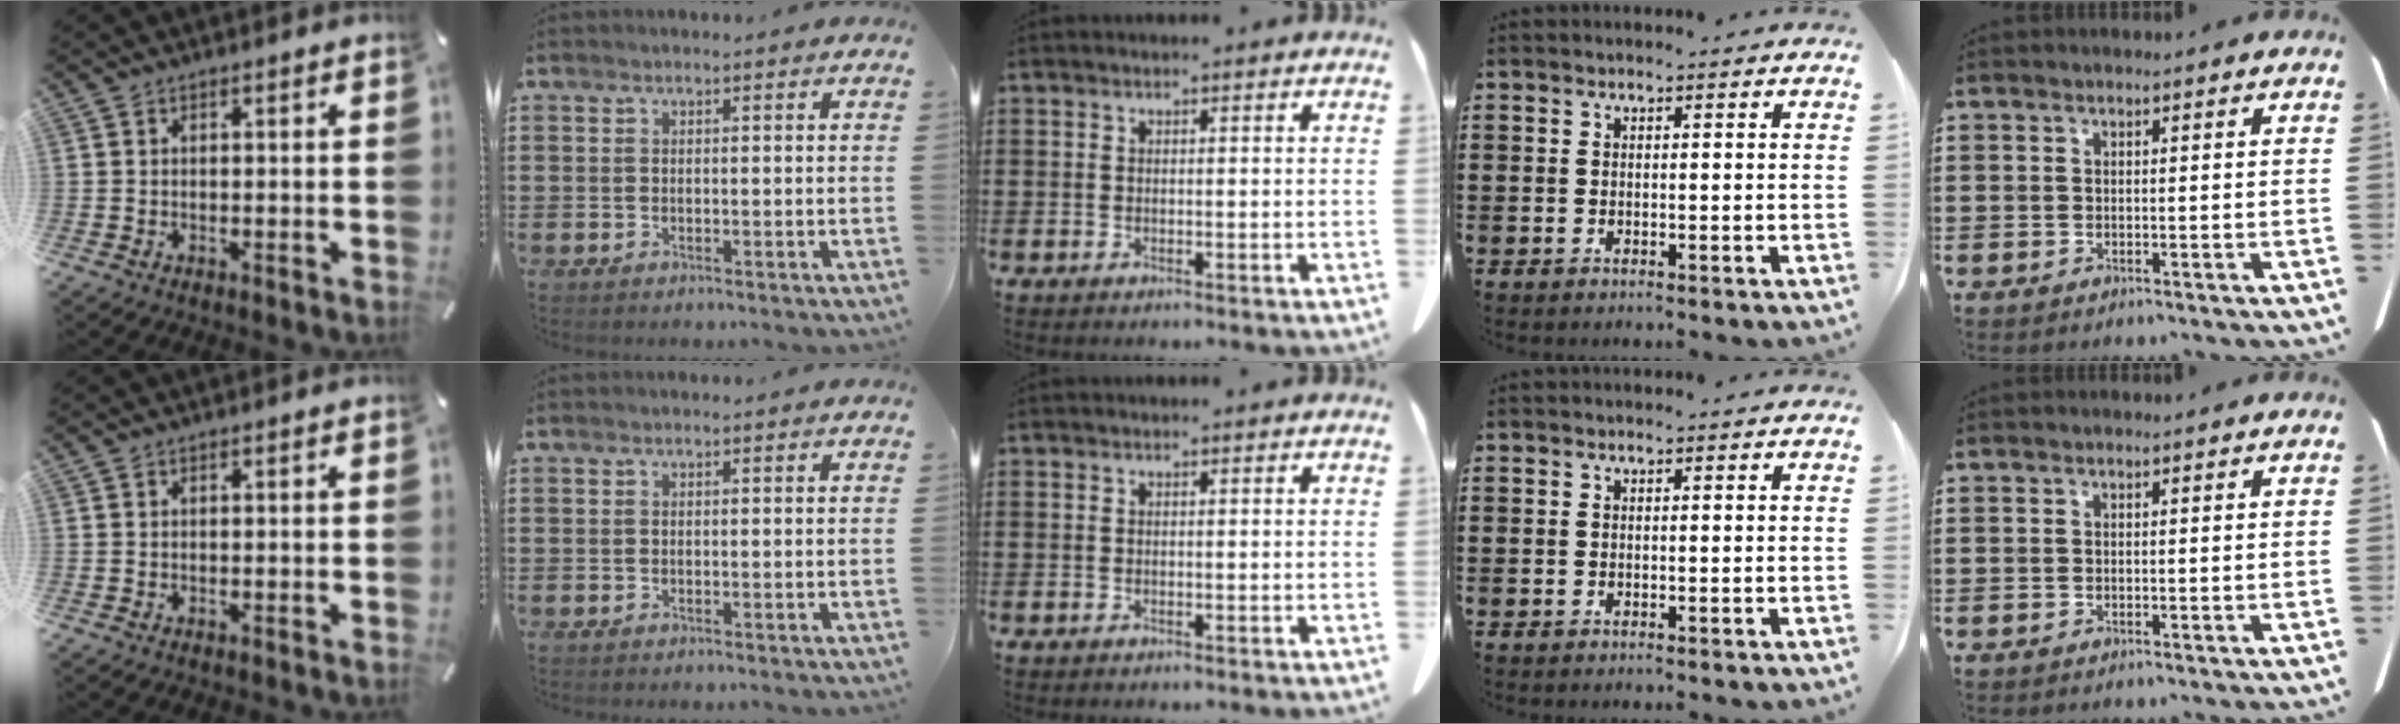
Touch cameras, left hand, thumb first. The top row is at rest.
{}